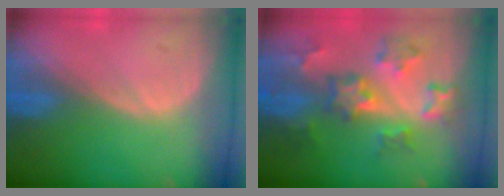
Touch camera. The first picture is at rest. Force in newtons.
{"total": 8.4, "press": 7.7, "slide": 3.3}